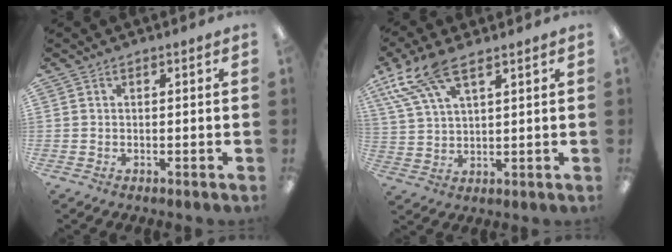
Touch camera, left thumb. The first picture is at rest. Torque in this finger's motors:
{"motor_torque": [0.17, 0.25, -0.19, 0.08, 0.10]}